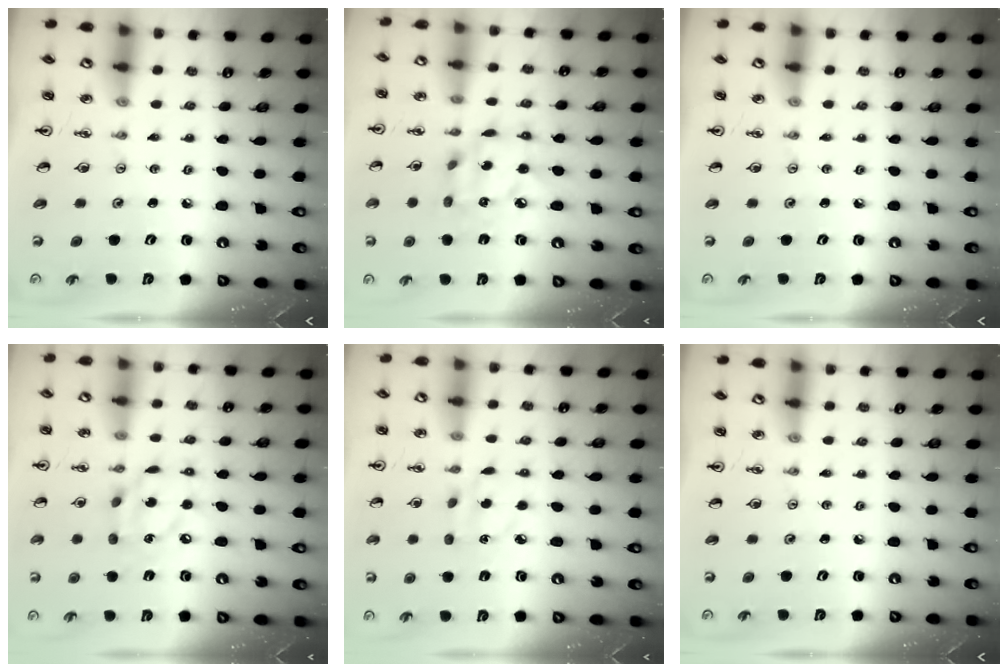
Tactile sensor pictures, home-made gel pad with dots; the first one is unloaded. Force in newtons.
{"total": 12.8, "press": 12.8, "slide": 0.9}
{"total": 0.0}
{"total": 11.0, "press": 10.9, "slide": 0.7}
{"total": 3.9, "press": 3.9, "slide": 0.3}
{"total": 0.0}